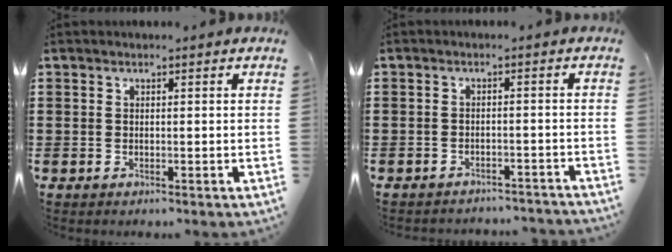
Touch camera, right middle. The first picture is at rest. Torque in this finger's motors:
{"motor_torque": [1.20, -0.94, 0.39, 0.06]}